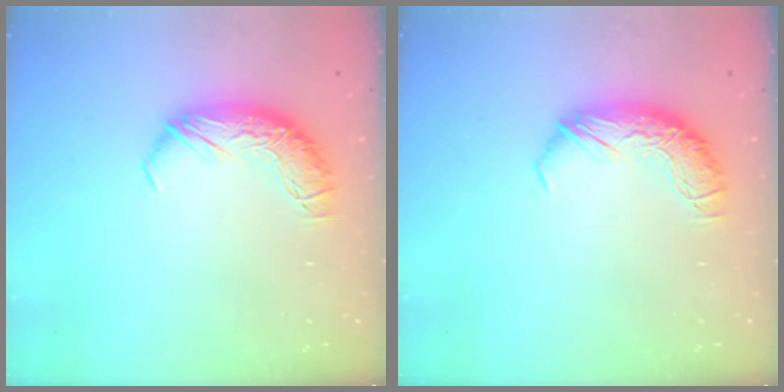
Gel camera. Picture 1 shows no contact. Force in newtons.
{"total": 0.0}